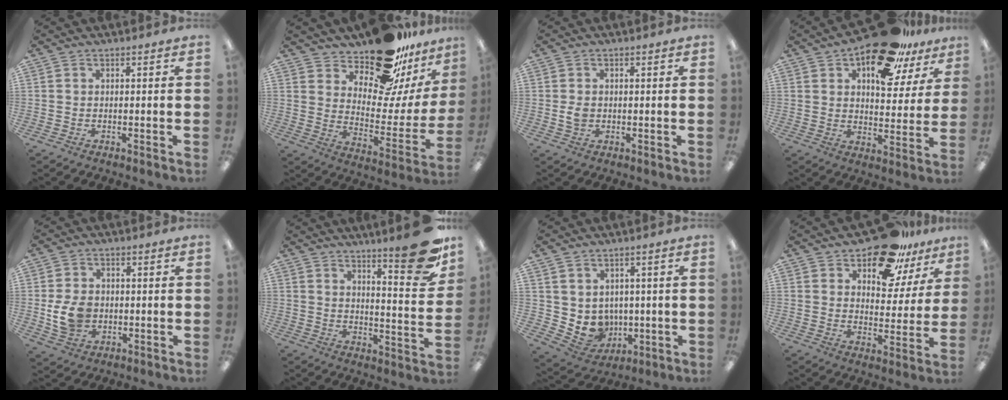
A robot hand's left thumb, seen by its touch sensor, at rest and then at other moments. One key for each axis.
{"total": 19.4, "fx": 15.9, "fy": 7.4, "fz": 8.4, "tx": -0.128, "ty": -0.119, "tz": 0.277}
{"total": 2.7, "fx": -0.1, "fy": 2.1, "fz": 1.7, "tx": -0.024, "ty": 0.002, "tz": -0.004}
{"total": 19.9, "fx": 12.7, "fy": 9.2, "fz": 12.2, "tx": -0.180, "ty": -0.061, "tz": 0.212}
{"total": 8.5, "fx": -0.8, "fy": 6.7, "fz": 5.1, "tx": -0.101, "ty": 0.005, "tz": -0.014}
{"total": 14.6, "fx": 10.8, "fy": 3.0, "fz": 9.3, "tx": -0.110, "ty": -0.083, "tz": 0.170}
{"total": 6.2, "fx": 1.7, "fy": 5.8, "fz": 1.2, "tx": -0.032, "ty": -0.019, "tz": 0.043}
{"total": 17.4, "fx": 12.8, "fy": 8.1, "fz": 8.5, "tx": -0.128, "ty": -0.075, "tz": 0.225}